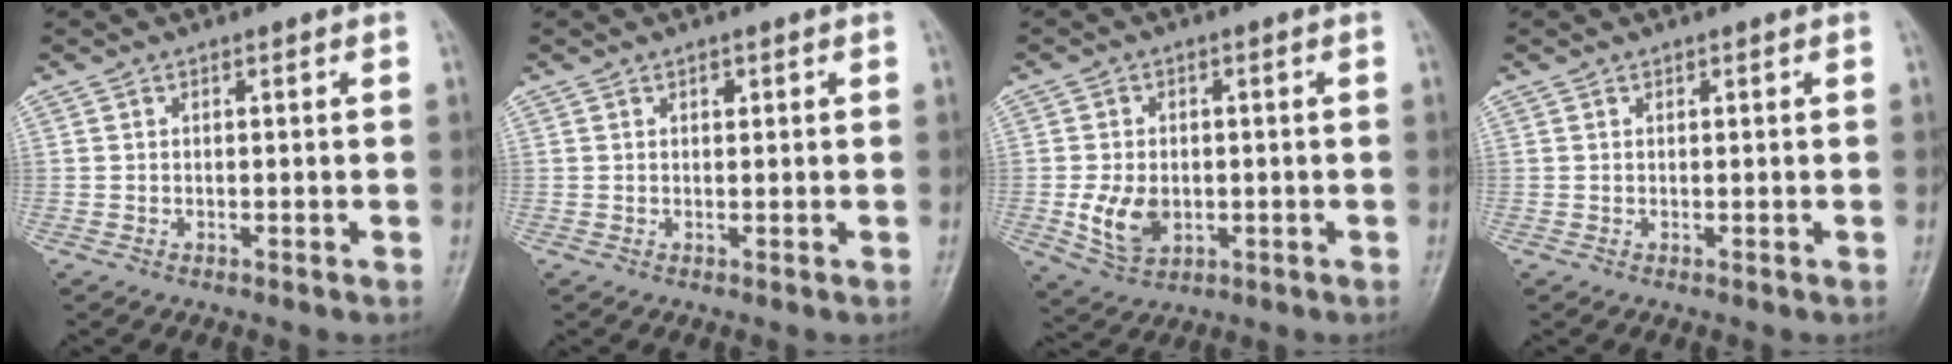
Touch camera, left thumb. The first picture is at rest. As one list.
[{"total": 0.9, "force": [0.5, 0.5, 0.6], "torque": [-0.005, -0.001, 0.007]}, {"total": 7.3, "force": [-1.1, 5.2, 5.1], "torque": [-0.084, -0.003, -0.010]}, {"total": 0.0}]